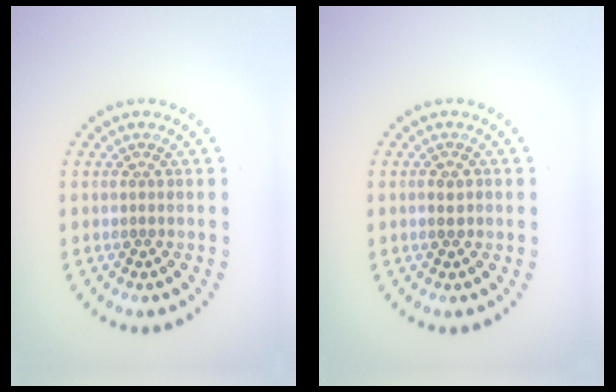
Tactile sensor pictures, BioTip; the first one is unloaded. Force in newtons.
{"total": 1.1, "press": 1.1, "slide": 0.2}